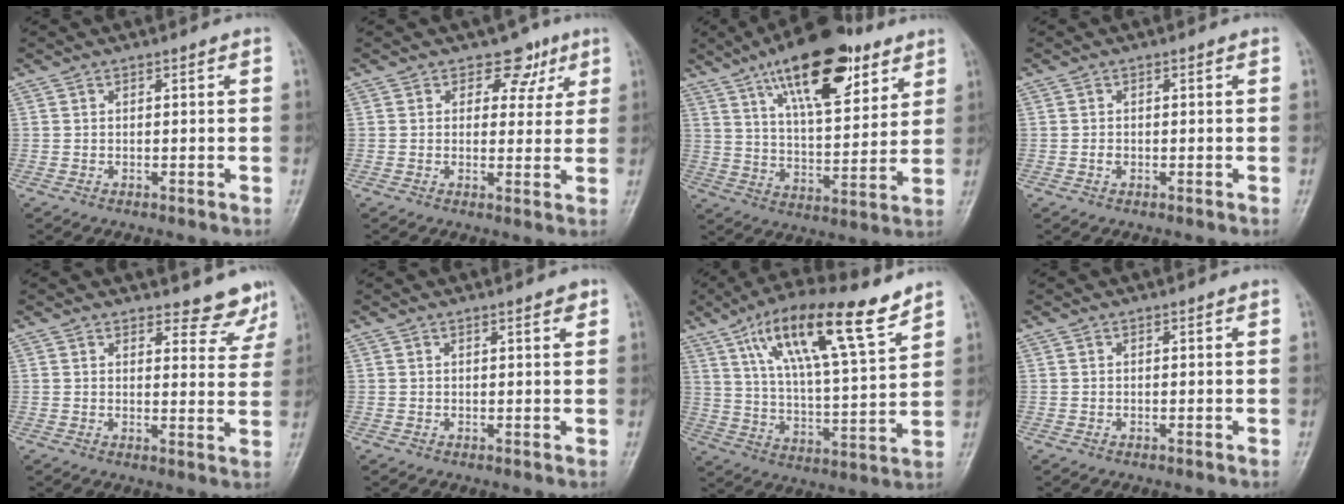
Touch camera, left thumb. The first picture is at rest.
{"total": 5.4, "force": [3.1, 3.9, 2.1], "torque": [0.012, -0.009, 0.038]}
{"total": 20.9, "force": [11.8, 8.5, 15.0], "torque": [-0.204, -0.042, 0.194]}
{"total": 0.9, "force": [-0.2, 0.7, 0.5], "torque": [-0.007, 0.001, -0.005]}
{"total": 7.0, "force": [6.4, 2.6, 0.9], "torque": [0.023, -0.048, 0.066]}
{"total": 1.5, "force": [1.0, 0.3, 1.1], "torque": [-0.013, -0.004, 0.013]}
{"total": 19.3, "force": [11.4, 4.9, 14.8], "torque": [-0.231, -0.036, 0.202]}
{"total": 0.0}